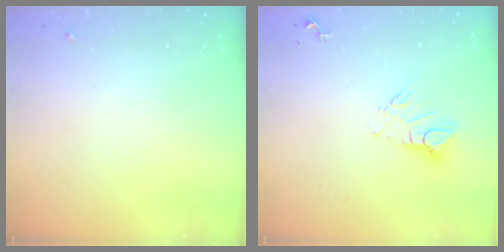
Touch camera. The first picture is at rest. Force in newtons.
{"total": 8.7, "press": 8.6, "slide": 0.9}